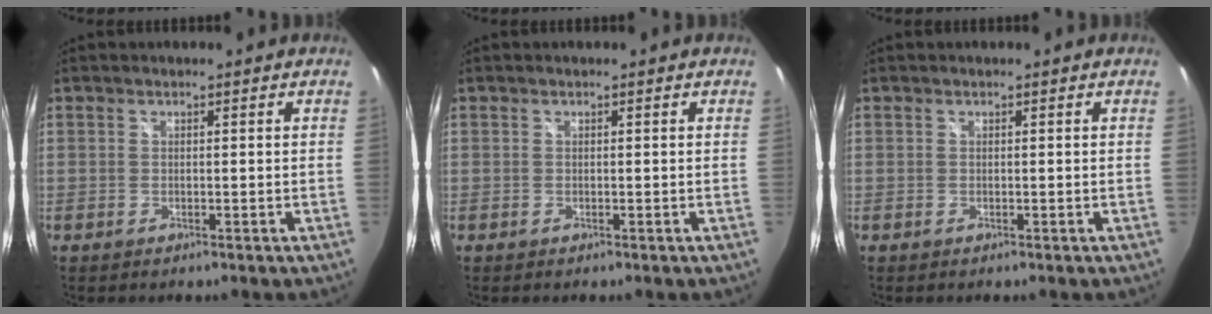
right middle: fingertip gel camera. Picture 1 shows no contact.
{"total": 0.0}
{"total": 0.0}